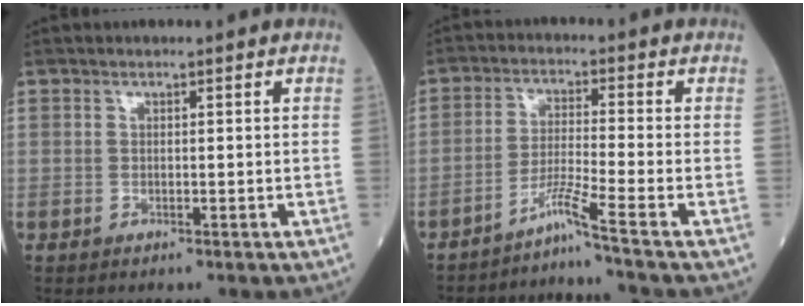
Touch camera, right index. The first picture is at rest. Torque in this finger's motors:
{"motor_torque": [-0.02, -0.15, 0.01, 0.01]}